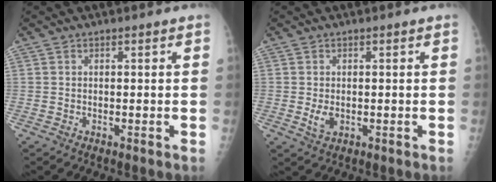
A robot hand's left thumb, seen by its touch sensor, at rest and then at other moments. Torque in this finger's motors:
{"motor_torque": [-0.08, 0.07, 0.07, 0.03, 0.01]}